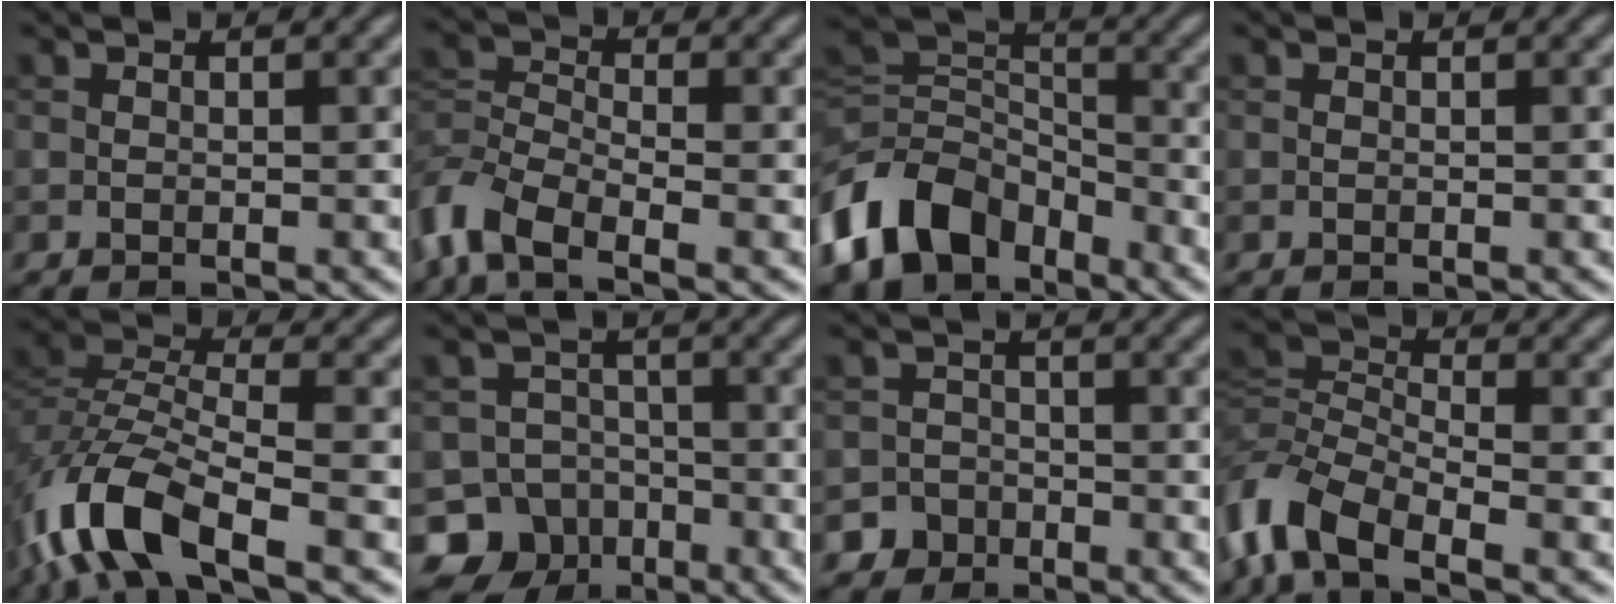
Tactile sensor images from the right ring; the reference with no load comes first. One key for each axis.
{"total": 6.1, "fx": -3.8, "fy": 3.0, "fz": 3.8, "tx": -0.083, "ty": -0.002, "tz": -0.090}
{"total": 9.5, "fx": -5.4, "fy": 6.2, "fz": 4.8, "tx": -0.093, "ty": 0.000, "tz": -0.120}
{"total": 0.0}
{"total": 9.0, "fx": -5.0, "fy": 3.7, "fz": 6.4, "tx": -0.136, "ty": 0.002, "tz": -0.108}
{"total": 10.0, "fx": -6.2, "fy": 7.7, "fz": 1.6, "tx": -0.017, "ty": -0.028, "tz": -0.119}
{"total": 3.6, "fx": -2.6, "fy": 2.5, "fz": 0.0, "tx": 0.023, "ty": 0.000, "tz": -0.047}
{"total": 7.6, "fx": -3.7, "fy": 4.1, "fz": 5.2, "tx": -0.109, "ty": 0.010, "tz": -0.090}